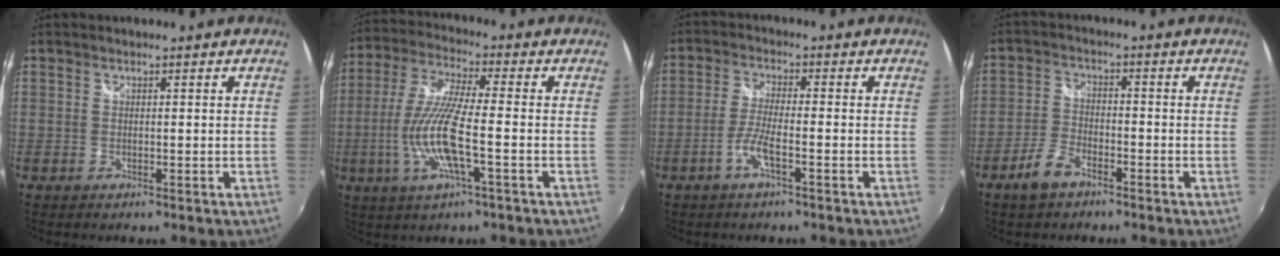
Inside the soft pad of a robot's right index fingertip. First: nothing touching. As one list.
[{"total": 12.1, "force": [-2.9, 1.5, 11.7], "torque": [-0.241, -0.011, -0.053]}, {"total": 5.0, "force": [-2.5, 0.5, 4.3], "torque": [-0.097, 0.001, -0.050]}, {"total": 5.7, "force": [-4.0, 2.6, 3.3], "torque": [-0.080, 0.002, -0.076]}]